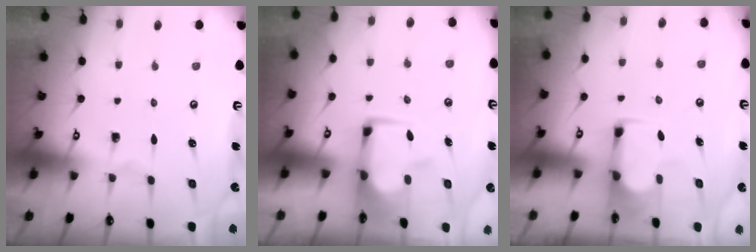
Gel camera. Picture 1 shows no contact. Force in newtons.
{"total": 0.9, "press": 0.1, "slide": 0.9}
{"total": 1.6, "press": 1.5, "slide": 0.6}